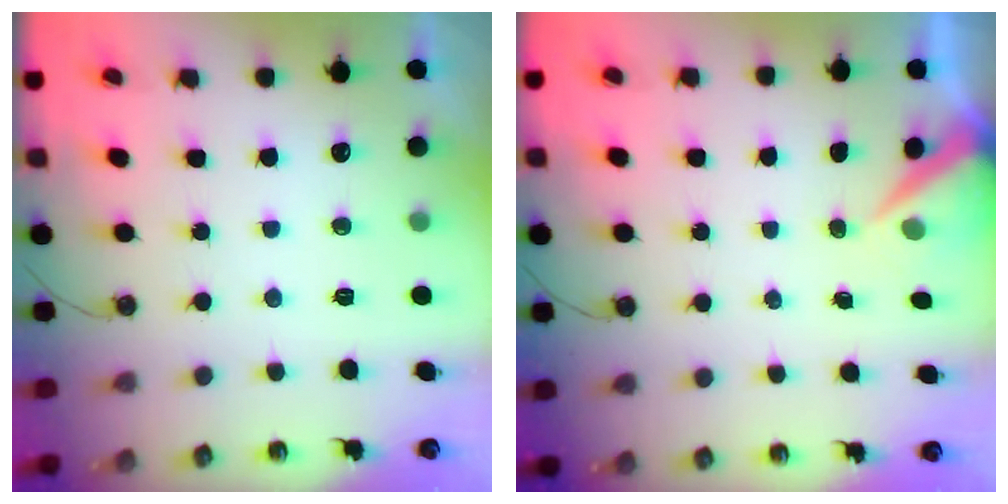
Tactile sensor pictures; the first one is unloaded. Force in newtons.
{"total": 4.8, "press": 4.7, "slide": 0.5}